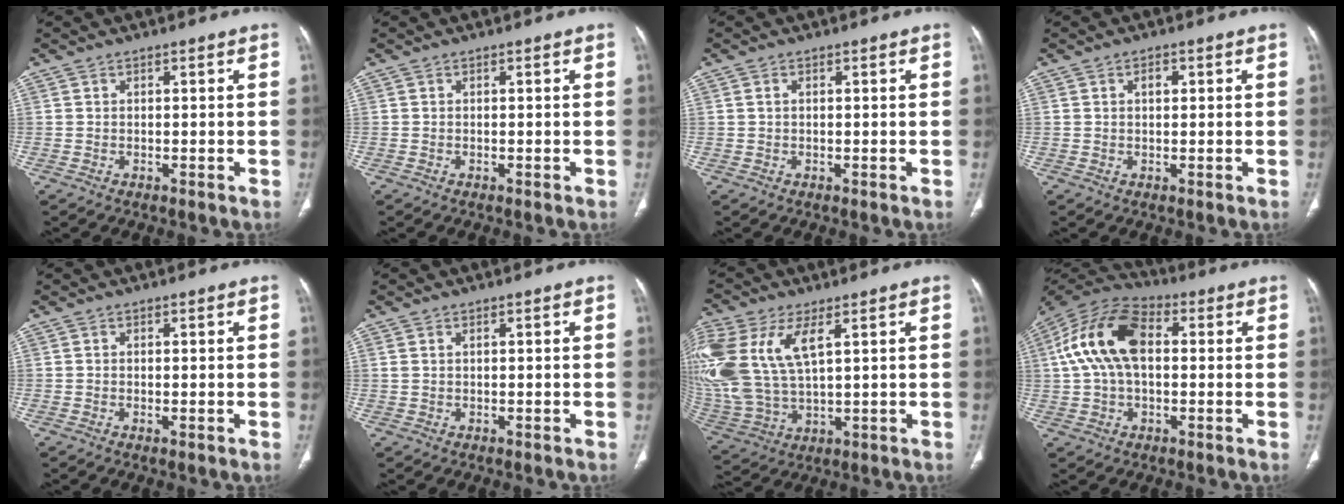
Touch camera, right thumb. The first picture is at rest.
{"total": 0.0}
{"total": 0.7, "force": [0.1, 0.4, 0.5], "torque": [-0.011, 0.002, 0.002]}
{"total": 1.8, "force": [0.6, 1.0, 1.4], "torque": [-0.021, 0.000, 0.009]}
{"total": 0.7, "force": [-0.2, 0.2, 0.7], "torque": [-0.017, -0.004, -0.003]}
{"total": 1.1, "force": [0.4, 0.5, 0.8], "torque": [-0.026, 0.010, 0.016]}
{"total": 20.9, "force": [6.9, 10.7, 16.5], "torque": [-0.411, -0.008, 0.141]}
{"total": 15.5, "force": [2.1, 9.2, 12.3], "torque": [-0.240, 0.037, 0.030]}